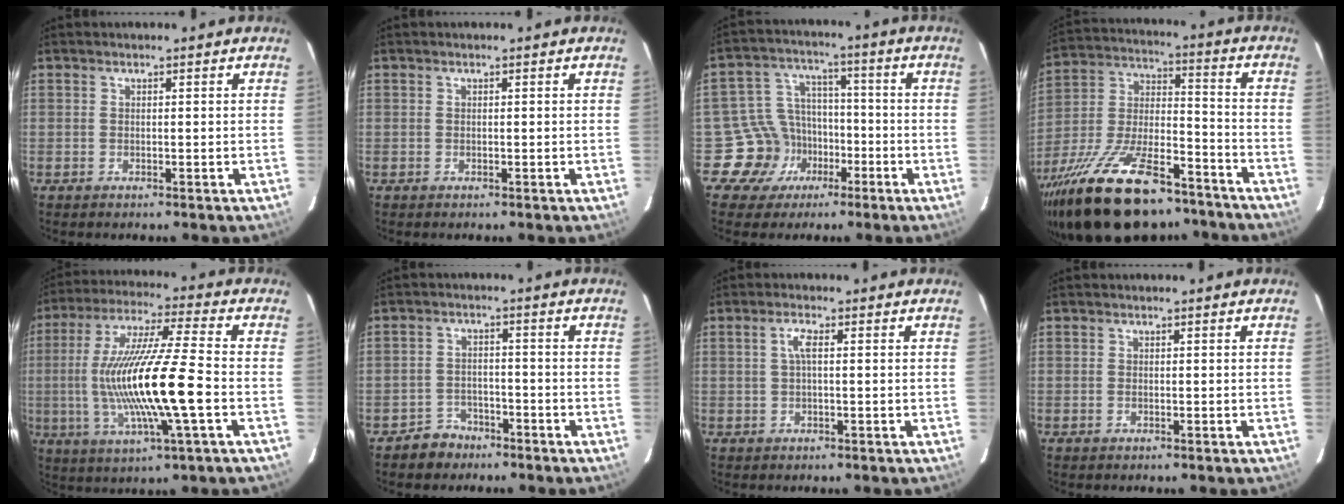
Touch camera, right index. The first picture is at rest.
{"total": 0.0}
{"total": 9.7, "force": [-4.9, 8.3, 0.8], "torque": [-0.034, 0.038, -0.072]}
{"total": 27.5, "force": [-19.4, 10.6, 16.4], "torque": [-0.317, -0.017, -0.305]}
{"total": 18.4, "force": [-2.8, 1.0, 18.1], "torque": [-0.347, -0.009, -0.049]}
{"total": 4.7, "force": [-3.5, 3.2, 0.2], "torque": [-0.015, 0.018, -0.057]}
{"total": 2.3, "force": [0.3, 0.3, 2.3], "torque": [-0.047, 0.006, 0.004]}
{"total": 0.0}